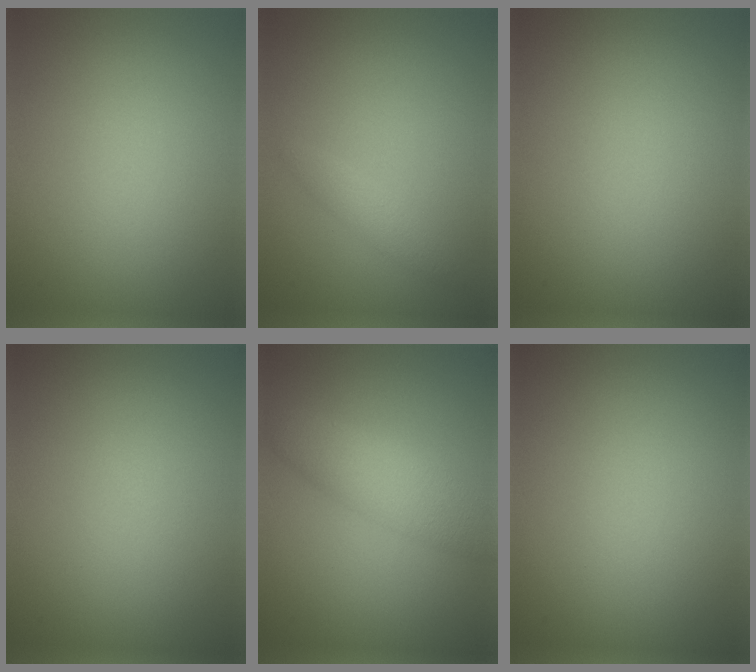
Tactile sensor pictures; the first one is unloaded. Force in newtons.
{"total": 1.2, "press": 1.2, "slide": 0.1}
{"total": 0.0}
{"total": 0.0}
{"total": 4.5, "press": 4.5, "slide": 0.0}
{"total": 0.0}